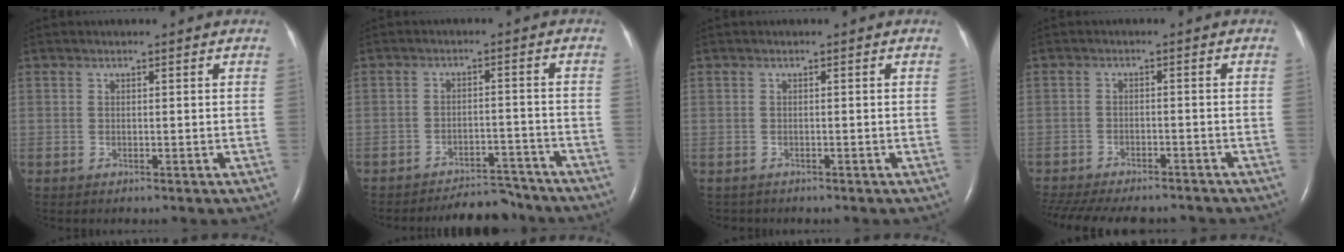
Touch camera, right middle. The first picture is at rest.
{"total": 7.4, "force": [-7.2, 1.7, 0.7], "torque": [-0.004, 0.006, -0.102]}
{"total": 0.9, "force": [-0.7, 0.5, -0.1], "torque": [-0.007, 0.000, -0.010]}
{"total": 17.3, "force": [-14.8, 5.3, 7.1], "torque": [-0.190, -0.022, -0.203]}